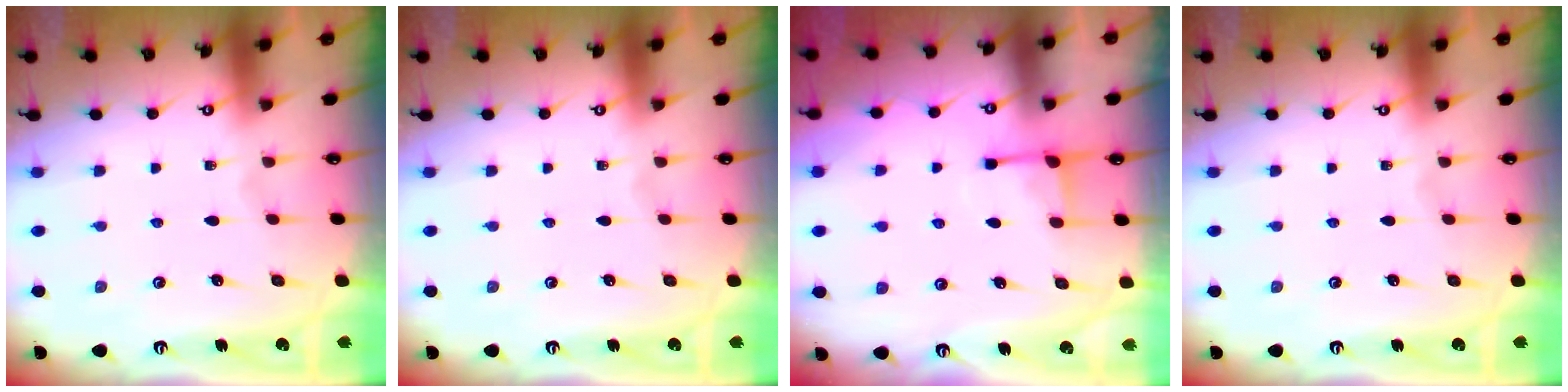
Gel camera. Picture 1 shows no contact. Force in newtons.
{"total": 0.0}
{"total": 3.7, "press": 3.6, "slide": 0.7}
{"total": 0.0}